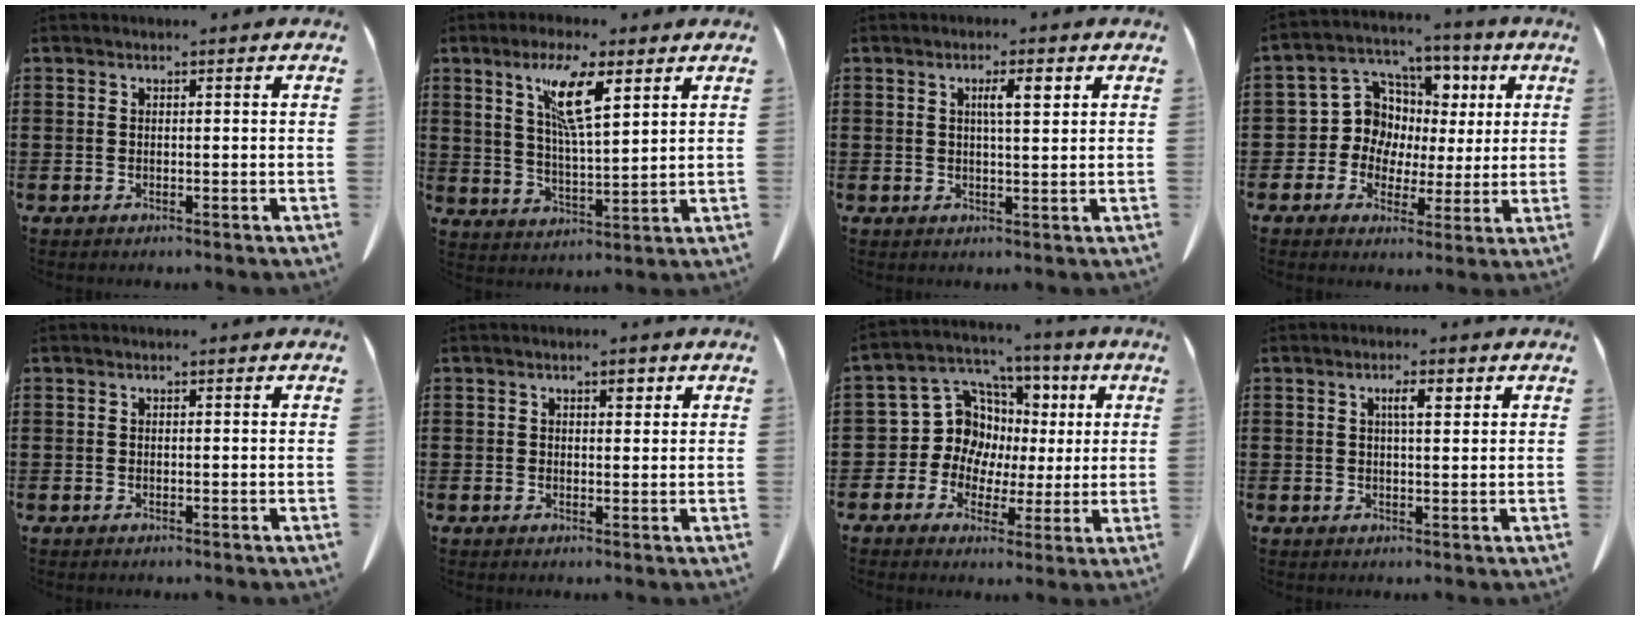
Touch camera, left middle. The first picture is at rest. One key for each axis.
{"total": 9.3, "fx": 5.2, "fy": 2.0, "fz": 7.4, "tx": -0.148, "ty": -0.001, "tz": 0.088}
{"total": 3.5, "fx": 1.3, "fy": 0.8, "fz": 3.2, "tx": -0.049, "ty": 0.000, "tz": 0.017}
{"total": 9.1, "fx": 1.1, "fy": 8.5, "fz": 3.0, "tx": -0.110, "ty": -0.008, "tz": 0.020}
{"total": 0.0}
{"total": 1.8, "fx": 0.9, "fy": 0.9, "fz": 1.2, "tx": -0.018, "ty": 0.003, "tz": 0.014}
{"total": 10.2, "fx": 1.2, "fy": 9.6, "fz": 3.4, "tx": -0.116, "ty": -0.007, "tz": 0.028}
{"total": 3.1, "fx": 1.3, "fy": 0.8, "fz": 2.7, "tx": -0.047, "ty": 0.004, "tz": 0.018}